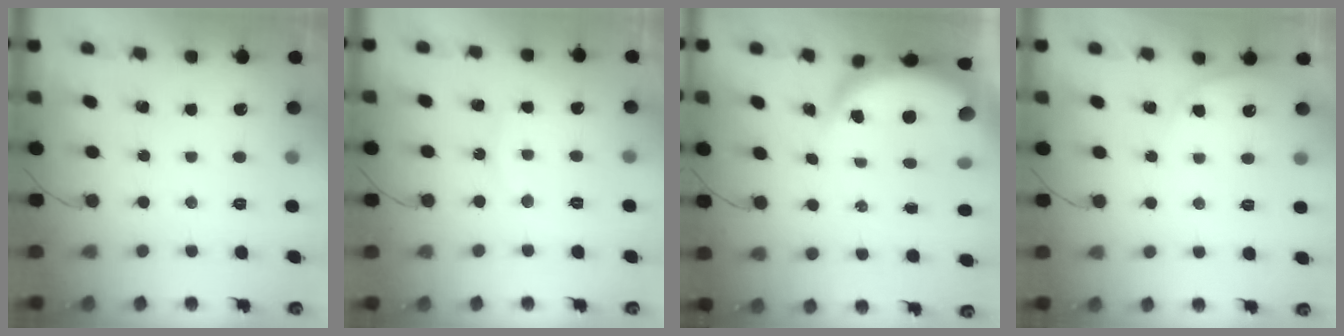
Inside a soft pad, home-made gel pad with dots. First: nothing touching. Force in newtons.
{"total": 6.8, "press": 6.8, "slide": 0.3}
{"total": 6.2, "press": 6.1, "slide": 0.9}
{"total": 3.0, "press": 2.3, "slide": 1.9}